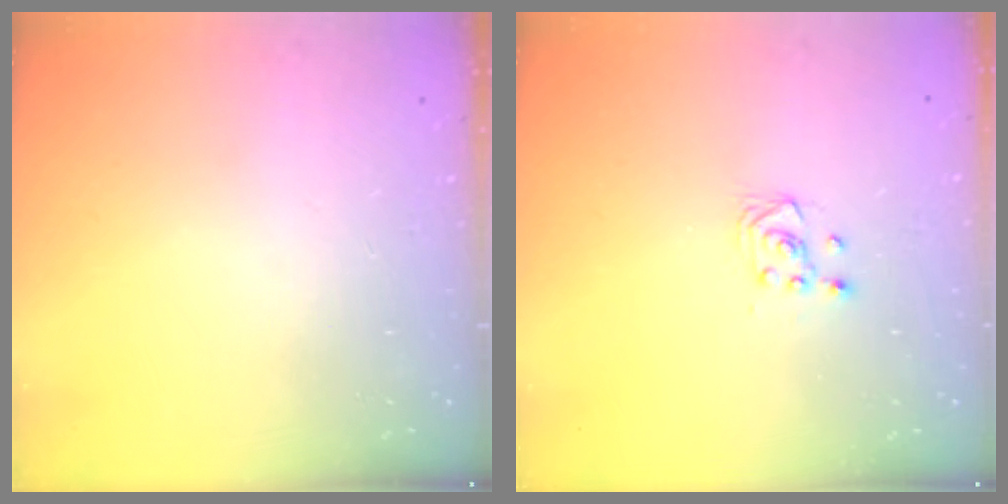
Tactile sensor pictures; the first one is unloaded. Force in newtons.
{"total": 2.6, "press": 2.4, "slide": 1.0}